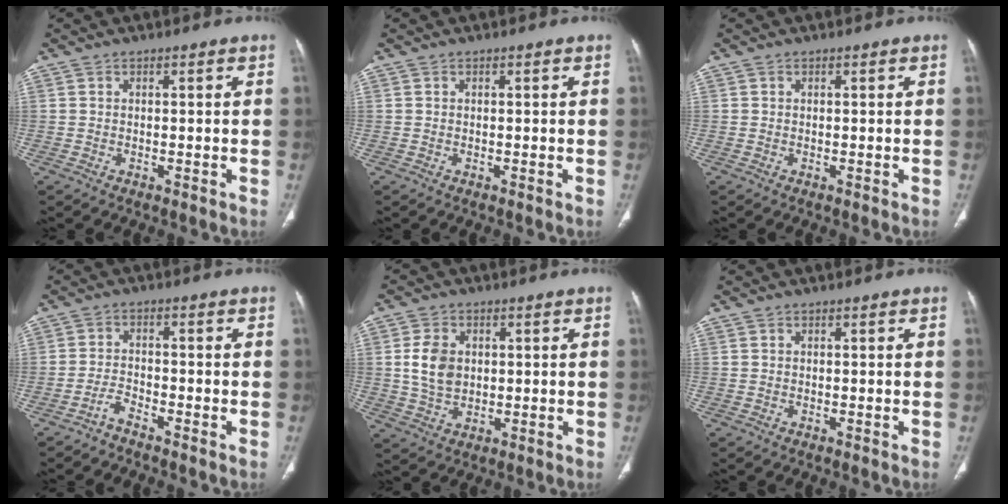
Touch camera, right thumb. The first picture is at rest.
{"total": 0.0}
{"total": 0.0}
{"total": 2.4, "force": [-2.3, 0.3, 0.9], "torque": [-0.021, 0.014, -0.048]}
{"total": 7.1, "force": [1.0, 5.2, 4.7], "torque": [-0.073, -0.003, 0.023]}
{"total": 0.0}